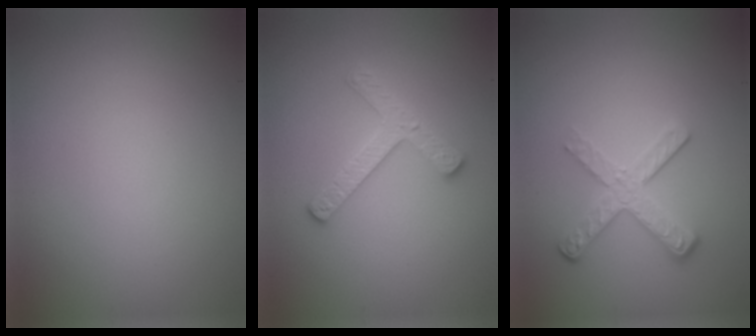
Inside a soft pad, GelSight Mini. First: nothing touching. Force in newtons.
{"total": 2.7, "press": 2.6, "slide": 0.5}
{"total": 3.5, "press": 2.5, "slide": 2.5}